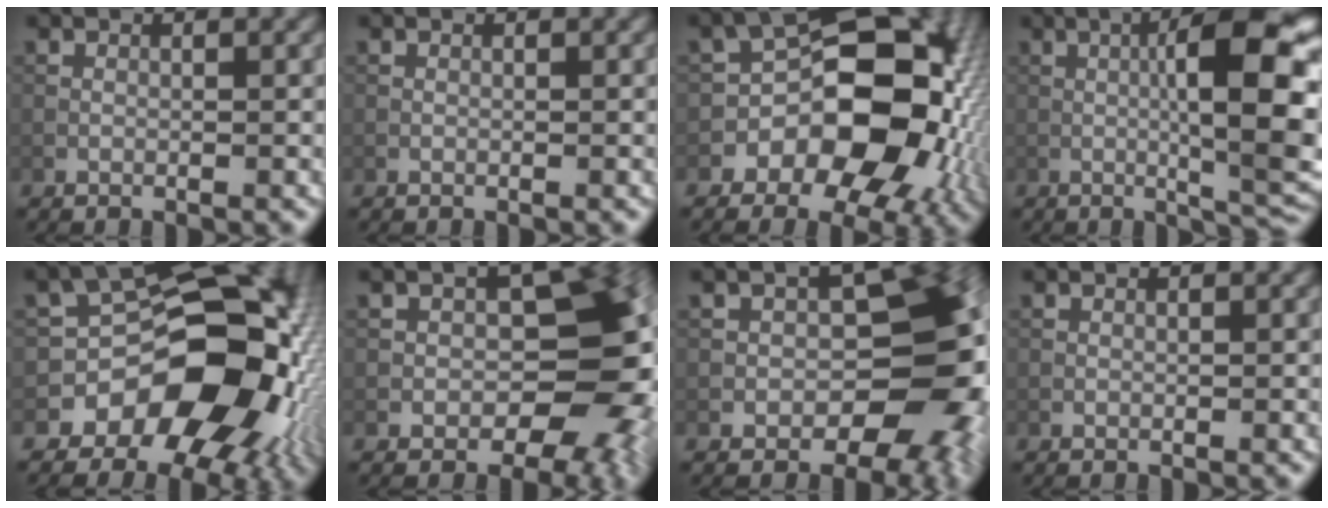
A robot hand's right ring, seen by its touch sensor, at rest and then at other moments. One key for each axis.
{"total": 0.0}
{"total": 12.0, "fx": -2.9, "fy": 7.9, "fz": 8.5, "tx": -0.099, "ty": 0.004, "tz": -0.052}
{"total": 12.3, "fx": -1.6, "fy": 2.9, "fz": 11.8, "tx": -0.148, "ty": 0.005, "tz": -0.018}
{"total": 12.5, "fx": -4.5, "fy": 8.5, "fz": 8.1, "tx": -0.091, "ty": -0.001, "tz": -0.078}
{"total": 10.0, "fx": -2.9, "fy": 7.5, "fz": 5.9, "tx": 0.005, "ty": 0.027, "tz": -0.069}
{"total": 11.0, "fx": -4.1, "fy": 8.1, "fz": 6.1, "tx": -0.007, "ty": 0.029, "tz": -0.081}
{"total": 0.0}